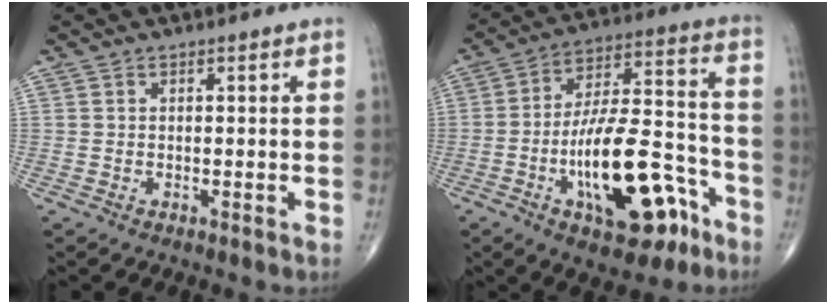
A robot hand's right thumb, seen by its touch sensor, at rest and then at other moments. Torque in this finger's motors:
{"motor_torque": [2.56, 2.44, 1.49, -1.28, 0.64]}